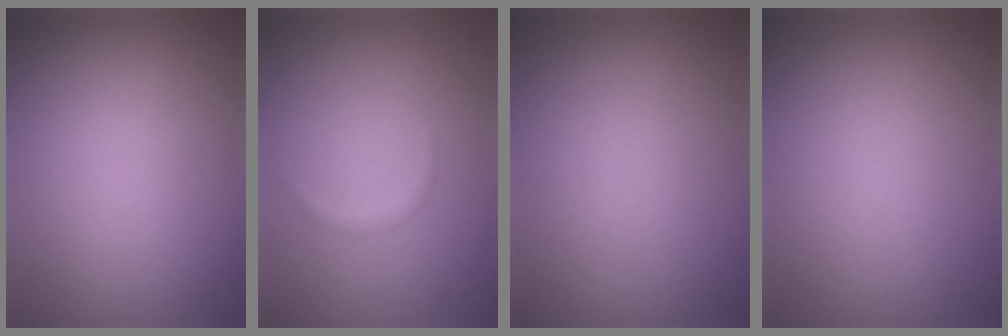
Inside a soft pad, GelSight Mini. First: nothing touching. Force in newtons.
{"total": 0.6, "press": 0.6, "slide": 0.0}
{"total": 0.0}
{"total": 0.0}